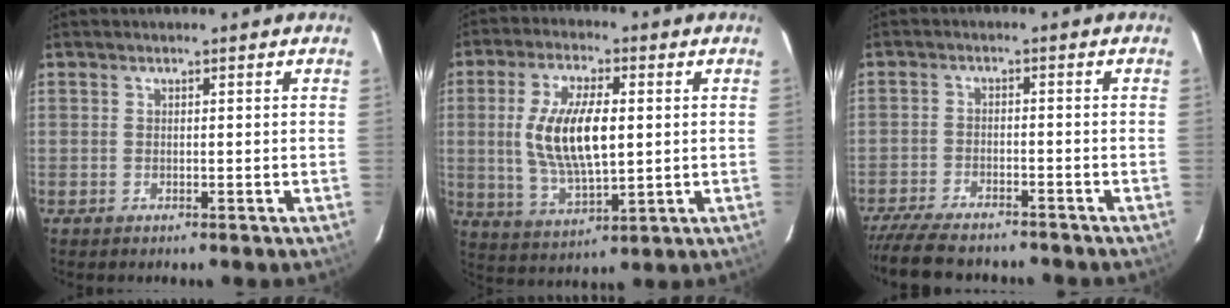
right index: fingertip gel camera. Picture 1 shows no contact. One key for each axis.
{"total": 13.4, "fx": 1.2, "fy": 5.5, "fz": 12.1, "tx": -0.232, "ty": -0.002, "tz": 0.028}
{"total": 13.7, "fx": -11.8, "fy": 3.6, "fz": 6.0, "tx": -0.139, "ty": -0.031, "tz": -0.191}